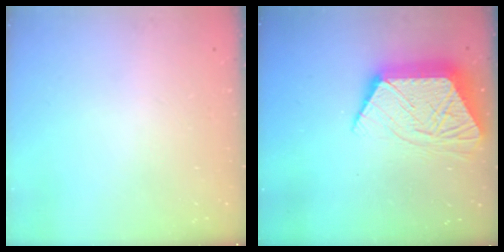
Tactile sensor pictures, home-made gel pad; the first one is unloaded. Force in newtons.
{"total": 15.3, "press": 15.3, "slide": 1.3}